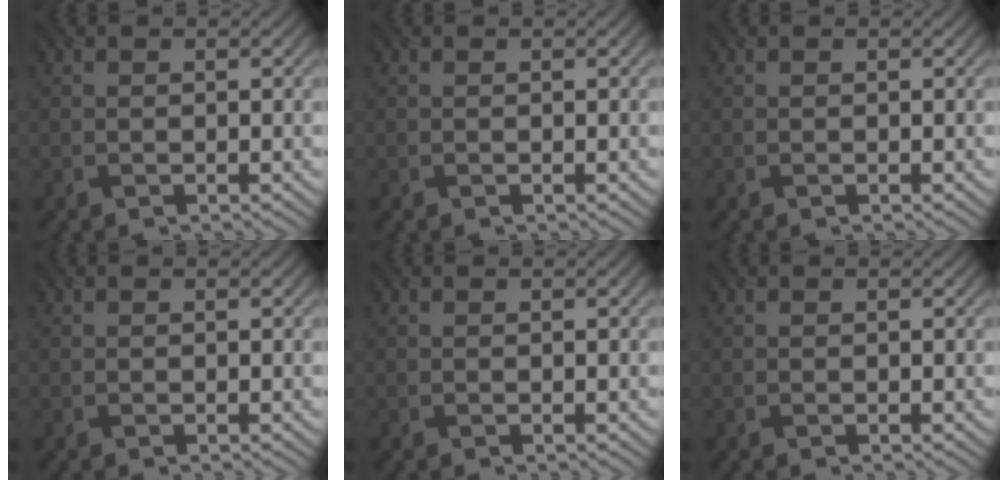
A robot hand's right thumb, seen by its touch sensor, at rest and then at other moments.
{"total": 0.0}
{"total": 0.0}
{"total": 0.0}
{"total": 0.0}
{"total": 0.0}